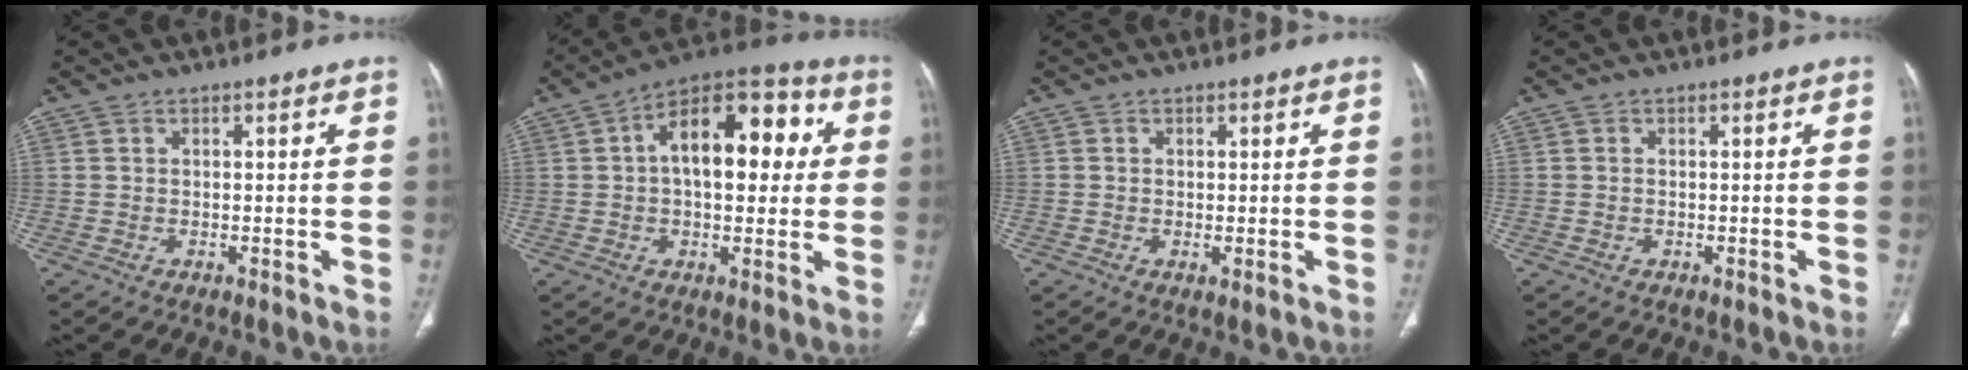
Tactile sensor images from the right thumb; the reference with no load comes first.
{"total": 17.6, "force": [3.0, 9.5, 14.5], "torque": [-0.181, 0.033, 0.038]}
{"total": 1.0, "force": [-0.2, 0.3, 1.0], "torque": [-0.023, -0.007, -0.003]}
{"total": 0.0}